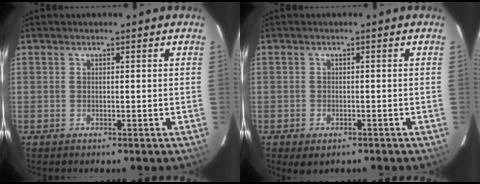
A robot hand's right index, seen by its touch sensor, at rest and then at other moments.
{"total": 2.4, "force": [-1.3, 1.7, 1.1], "torque": [-0.022, -0.006, -0.016]}